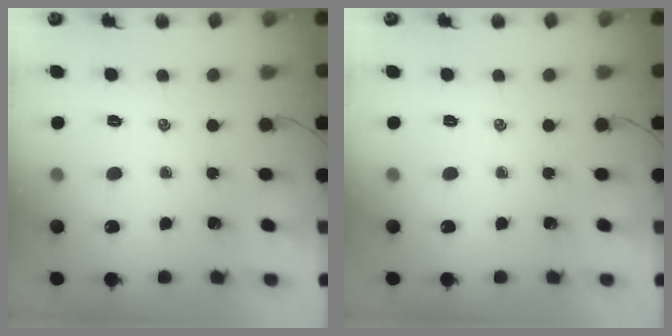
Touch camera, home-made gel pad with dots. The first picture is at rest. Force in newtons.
{"total": 0.0}